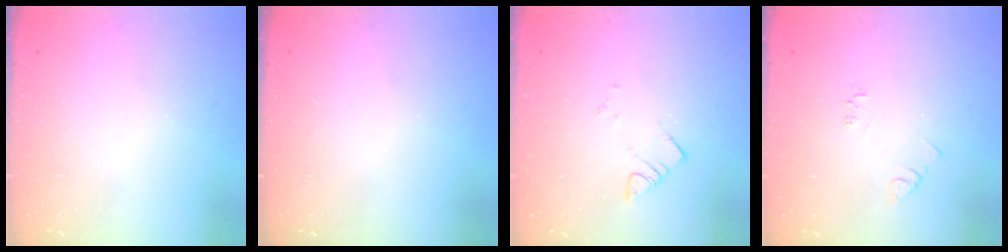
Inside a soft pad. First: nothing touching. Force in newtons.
{"total": 0.0}
{"total": 3.7, "press": 3.7, "slide": 0.5}
{"total": 3.9, "press": 3.9, "slide": 0.5}